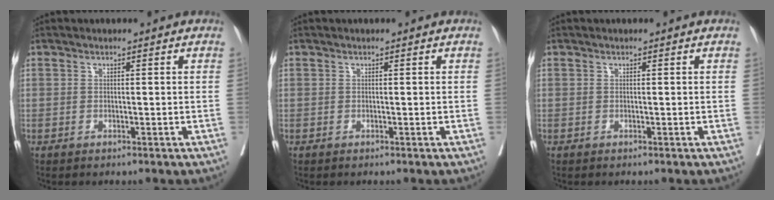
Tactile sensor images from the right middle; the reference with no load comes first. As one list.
[{"total": 0.0}, {"total": 0.0}]